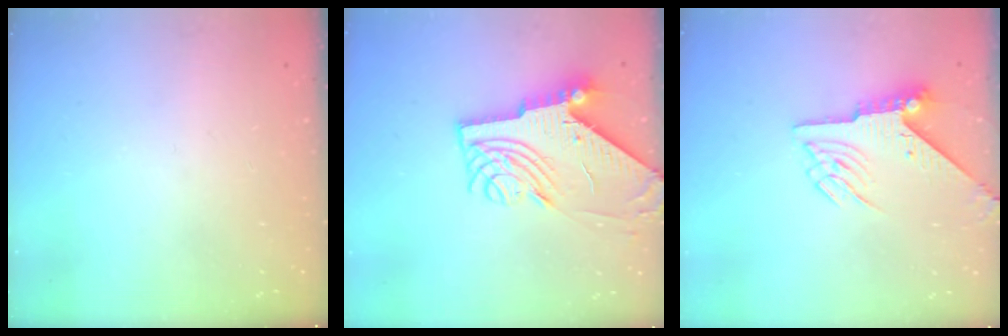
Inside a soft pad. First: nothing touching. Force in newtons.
{"total": 11.4, "press": 11.3, "slide": 1.2}
{"total": 5.9, "press": 5.8, "slide": 0.7}